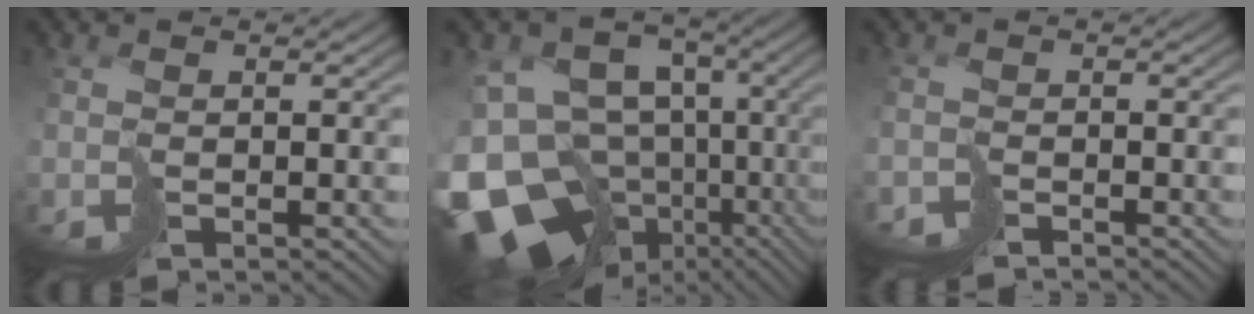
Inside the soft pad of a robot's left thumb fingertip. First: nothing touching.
{"total": 18.2, "force": [-7.4, 13.0, 10.4], "torque": [-0.225, -0.016, -0.106]}
{"total": 2.3, "force": [-2.3, 0.5, -0.3], "torque": [0.018, -0.004, -0.051]}